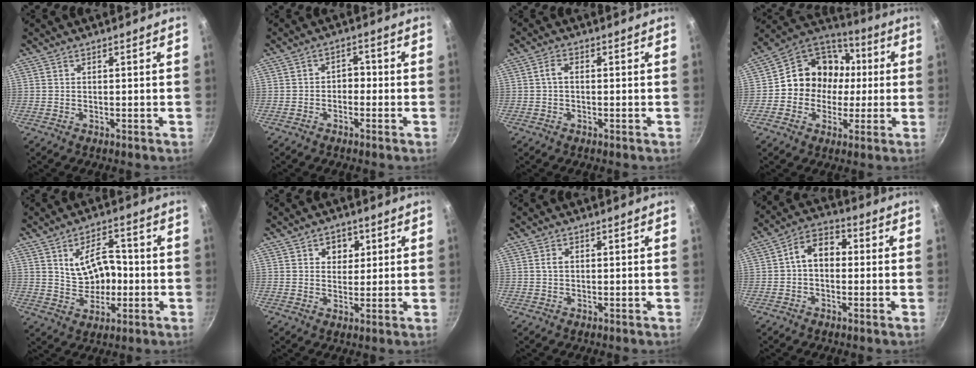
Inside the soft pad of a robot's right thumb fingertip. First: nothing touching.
{"total": 2.9, "force": [-0.8, 2.2, 1.7], "torque": [-0.004, 0.017, -0.023]}
{"total": 2.2, "force": [0.0, 1.3, 1.7], "torque": [-0.031, 0.010, -0.004]}
{"total": 15.5, "force": [-0.3, 13.4, 7.8], "torque": [-0.076, 0.037, -0.011]}
{"total": 9.3, "force": [0.4, 6.2, 6.9], "torque": [-0.077, 0.012, 0.010]}
{"total": 4.6, "force": [1.9, 3.5, 2.4], "torque": [-0.004, -0.006, 0.026]}
{"total": 1.3, "force": [0.1, 1.0, 0.9], "torque": [-0.014, 0.004, 0.001]}
{"total": 7.8, "force": [0.3, 5.5, 5.5], "torque": [-0.072, 0.028, -0.008]}